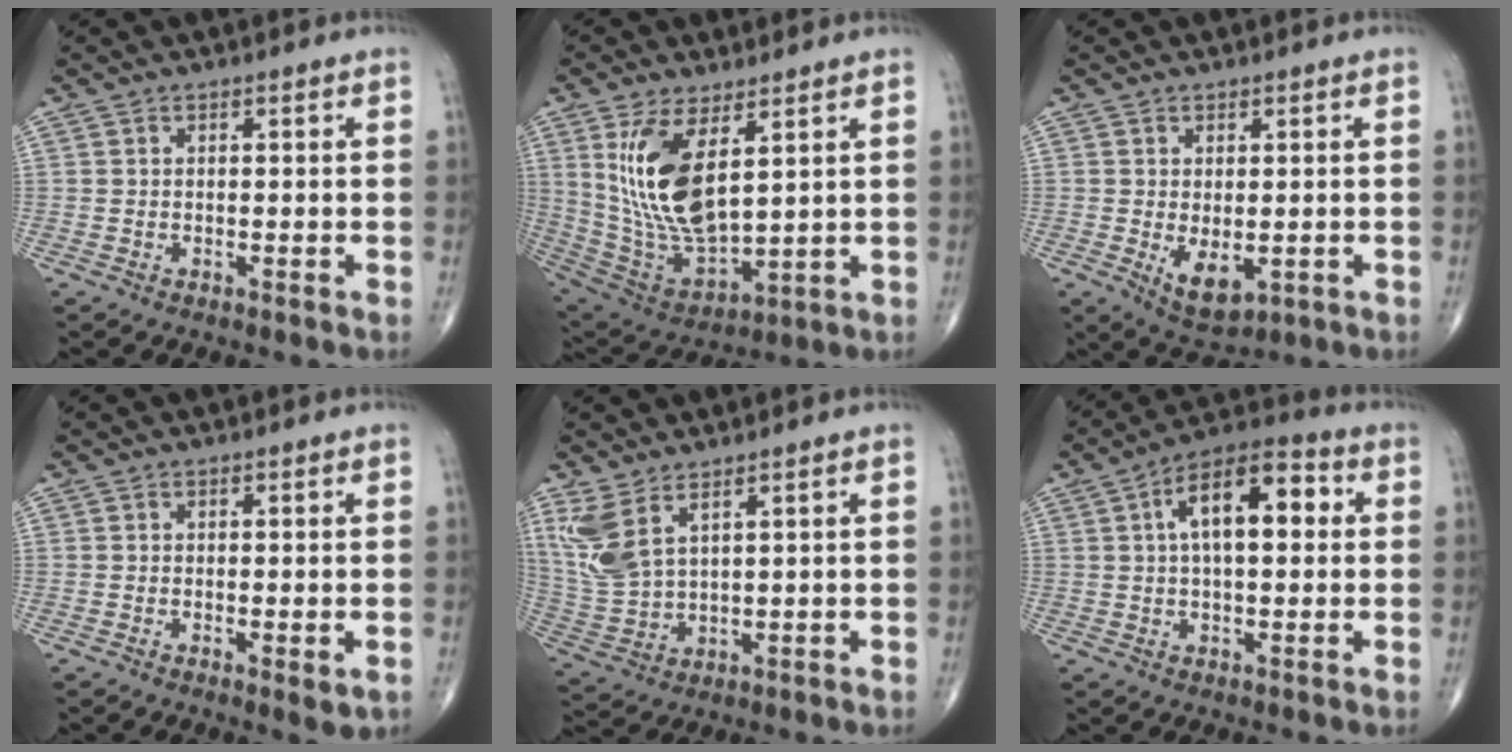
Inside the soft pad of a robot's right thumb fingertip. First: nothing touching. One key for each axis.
{"total": 16.2, "fx": 5.3, "fy": 7.3, "fz": 13.5, "tx": -0.258, "ty": -0.027, "tz": 0.124}
{"total": 6.1, "fx": -1.1, "fy": 3.3, "fz": 5.0, "tx": -0.071, "ty": -0.013, "tz": -0.004}
{"total": 2.4, "fx": -0.5, "fy": 0.8, "fz": 2.2, "tx": -0.032, "ty": -0.008, "tz": -0.007}
{"total": 8.6, "fx": 4.9, "fy": 3.6, "fz": 6.0, "tx": -0.141, "ty": -0.016, "tz": 0.115}
{"total": 13.5, "fx": 2.7, "fy": 6.4, "fz": 11.6, "tx": -0.177, "ty": 0.028, "tz": 0.036}